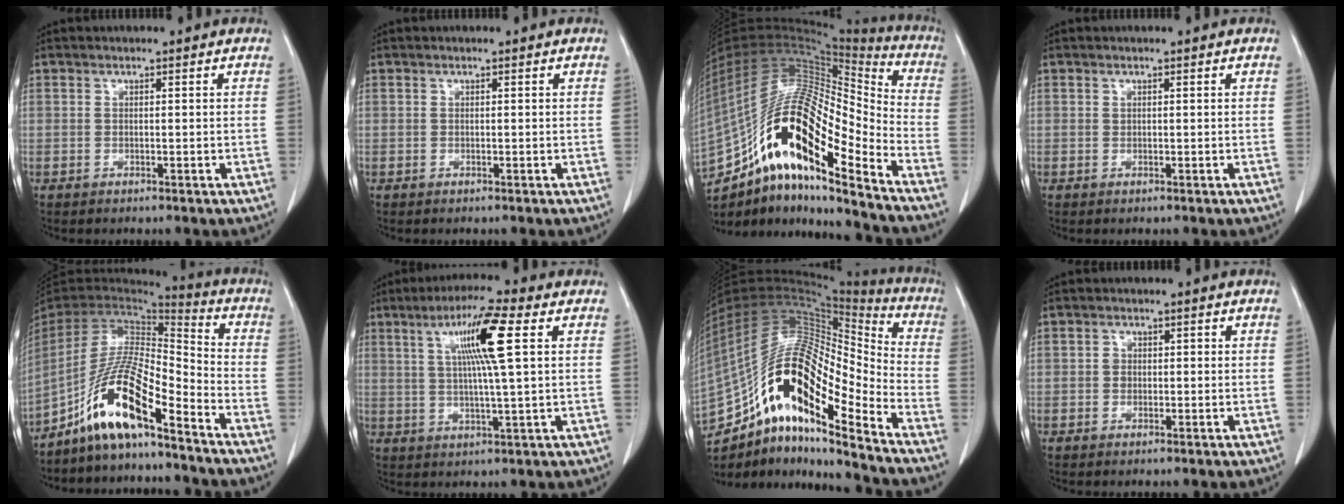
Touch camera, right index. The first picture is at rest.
{"total": 0.0}
{"total": 26.1, "force": [-14.8, 6.2, 20.6], "torque": [-0.400, 0.007, -0.260]}
{"total": 0.0}
{"total": 13.3, "force": [-9.0, 1.7, 9.7], "torque": [-0.190, 0.004, -0.167]}
{"total": 10.2, "force": [3.2, -0.3, 9.7], "torque": [-0.175, 0.011, 0.056]}
{"total": 24.4, "force": [-14.4, 6.1, 18.8], "torque": [-0.374, 0.023, -0.252]}
{"total": 1.5, "force": [0.1, 1.4, 0.5], "torque": [-0.006, 0.005, 0.004]}